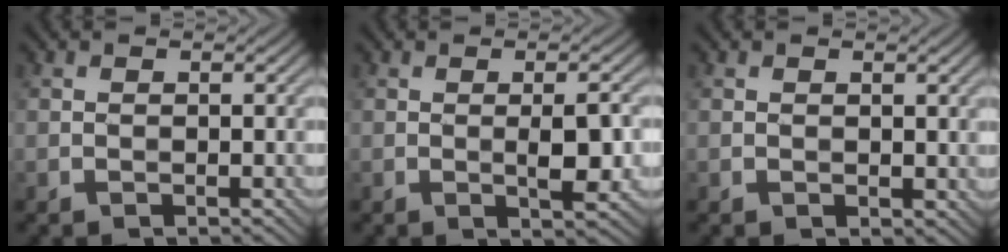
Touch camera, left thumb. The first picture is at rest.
{"total": 3.5, "force": [-0.4, 0.7, 3.4], "torque": [-0.060, 0.000, -0.007]}
{"total": 0.9, "force": [0.5, 0.6, 0.5], "torque": [-0.009, -0.003, 0.011]}